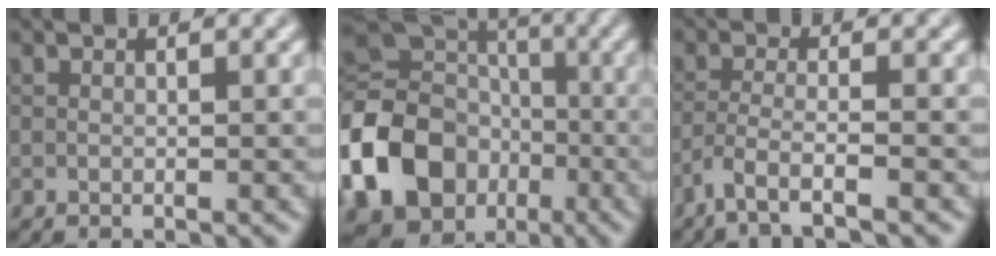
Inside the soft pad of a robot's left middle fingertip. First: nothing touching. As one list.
[{"total": 16.9, "force": [-5.7, 13.8, 7.9], "torque": [-0.197, -0.011, -0.129]}, {"total": 3.4, "force": [-2.5, 0.4, 2.2], "torque": [-0.042, -0.001, -0.061]}]